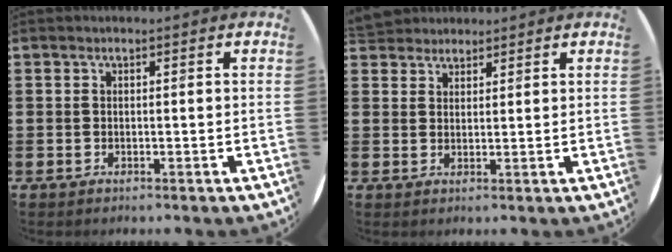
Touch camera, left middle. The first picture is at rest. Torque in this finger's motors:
{"motor_torque": [-0.23, -0.45, 0.06, 0.02]}